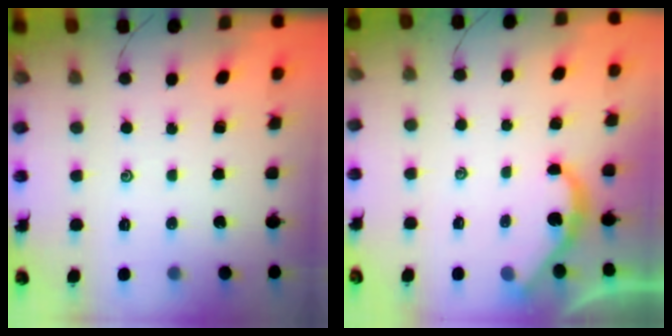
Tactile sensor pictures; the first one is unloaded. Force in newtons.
{"total": 3.3, "press": 3.3, "slide": 0.3}